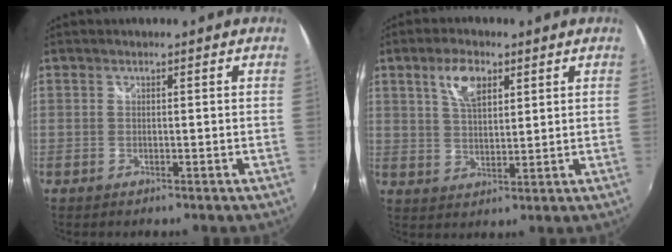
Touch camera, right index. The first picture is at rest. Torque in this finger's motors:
{"motor_torque": [0.13, 0.04, 0.33, 0.06]}